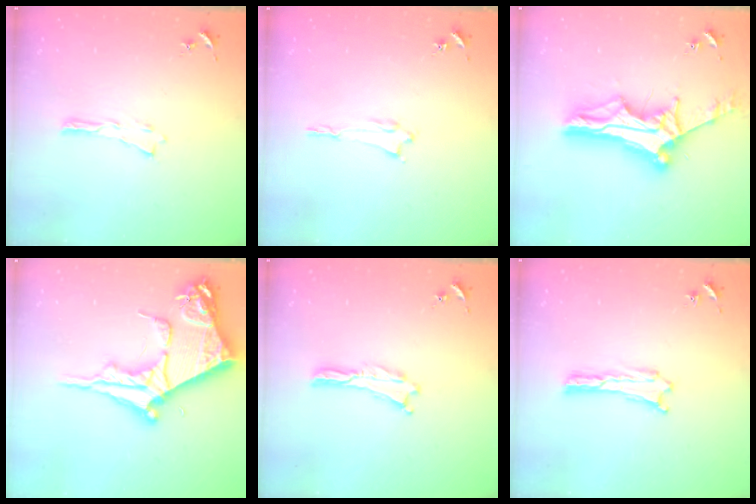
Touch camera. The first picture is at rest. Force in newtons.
{"total": 1.2, "press": 1.2, "slide": 0.1}
{"total": 12.6, "press": 12.6, "slide": 1.0}
{"total": 11.6, "press": 11.5, "slide": 1.1}
{"total": 0.0}
{"total": 0.0}